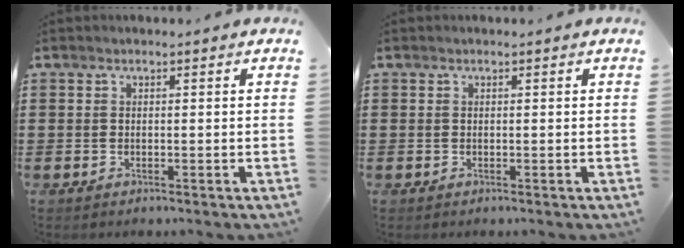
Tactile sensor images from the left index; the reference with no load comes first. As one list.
[{"total": 0.0}]